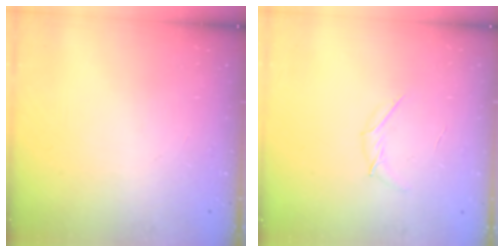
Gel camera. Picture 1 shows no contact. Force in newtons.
{"total": 4.1, "press": 4.0, "slide": 1.0}